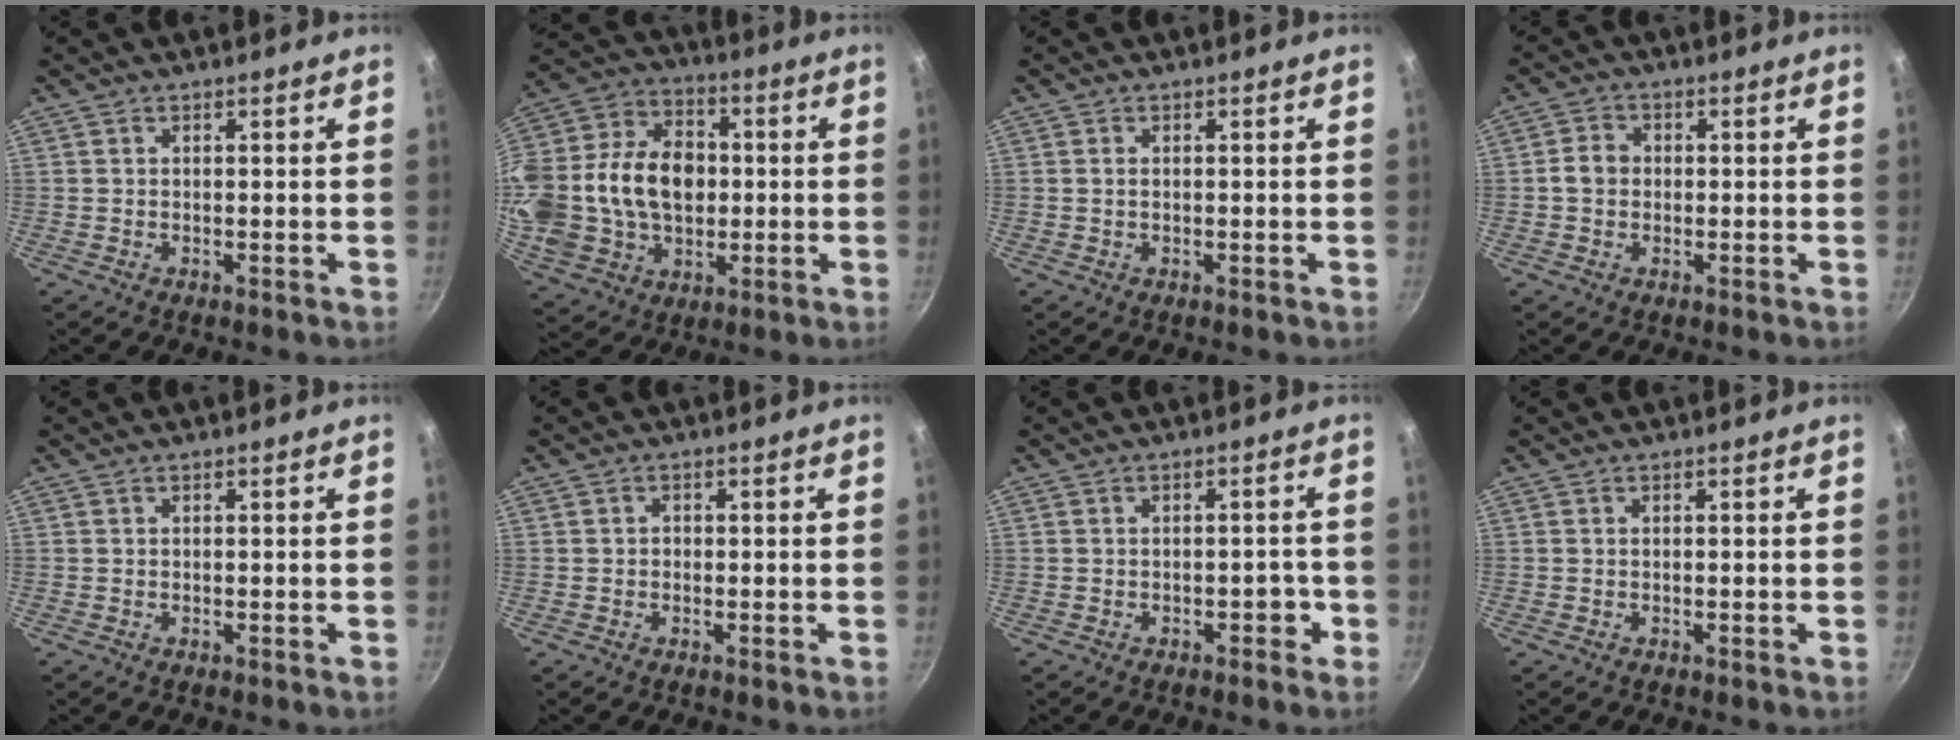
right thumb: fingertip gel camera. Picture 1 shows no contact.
{"total": 27.3, "force": [-0.1, 19.9, 18.7], "torque": [-0.369, 0.035, 0.004]}
{"total": 0.9, "force": [0.1, 0.6, 0.6], "torque": [-0.011, 0.002, 0.002]}
{"total": 3.6, "force": [-0.2, 3.1, 1.9], "torque": [-0.024, 0.012, -0.010]}
{"total": 0.0}
{"total": 1.0, "force": [-0.1, 0.9, 0.4], "torque": [-0.004, 0.004, -0.003]}
{"total": 2.6, "force": [-1.2, 1.6, 1.6], "torque": [-0.008, 0.019, -0.012]}
{"total": 0.0}